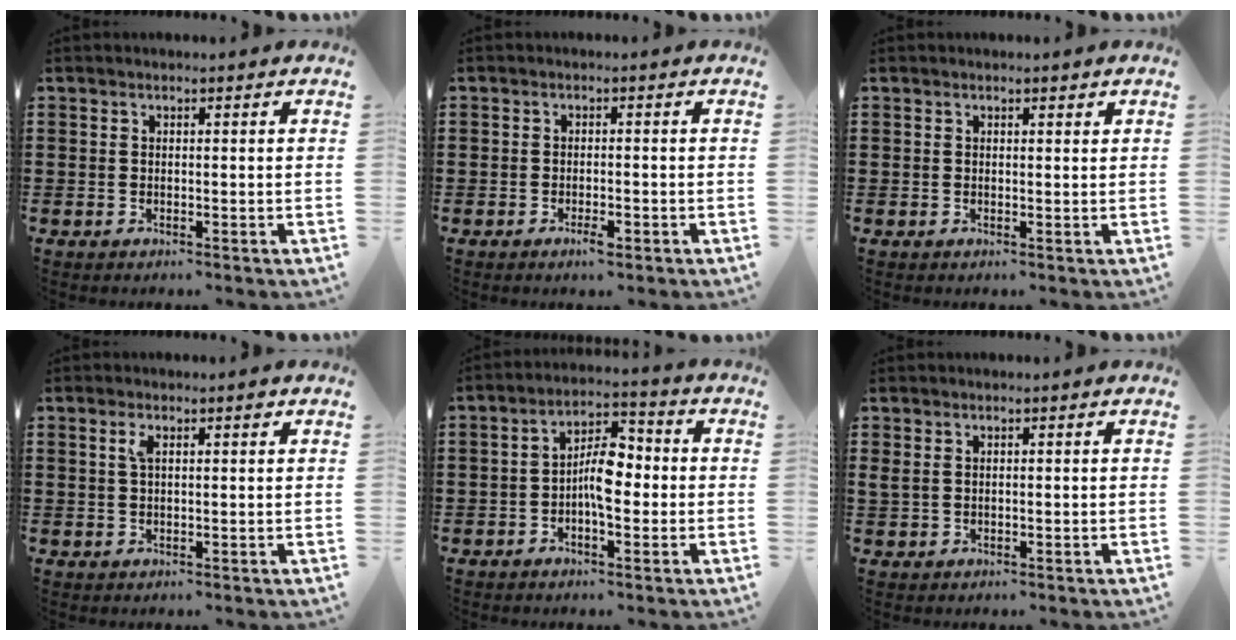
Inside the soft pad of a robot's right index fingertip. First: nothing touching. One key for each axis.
{"total": 2.1, "fx": -1.2, "fy": 0.6, "fz": 1.6, "tx": -0.029, "ty": -0.003, "tz": -0.022}
{"total": 0.7, "fx": 0.4, "fy": 0.4, "fz": 0.4, "tx": -0.007, "ty": 0.004, "tz": 0.007}
{"total": 2.3, "fx": 1.0, "fy": 0.6, "fz": 2.0, "tx": -0.041, "ty": 0.004, "tz": 0.016}
{"total": 6.2, "fx": -1.0, "fy": 2.5, "fz": 5.6, "tx": -0.091, "ty": 0.007, "tz": -0.020}
{"total": 1.1, "fx": 0.6, "fy": 0.7, "fz": 0.7, "tx": -0.017, "ty": 0.004, "tz": 0.010}